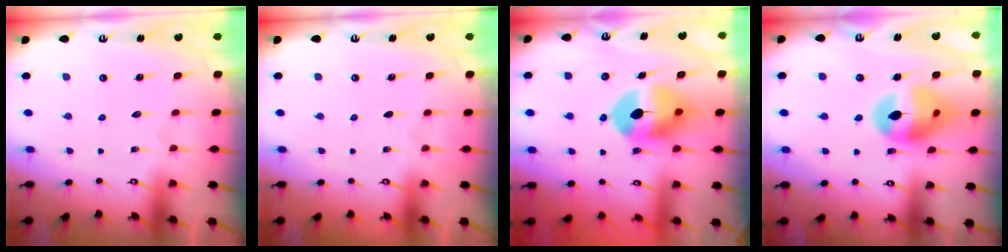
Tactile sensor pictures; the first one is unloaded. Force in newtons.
{"total": 0.0}
{"total": 9.7, "press": 9.5, "slide": 1.9}
{"total": 15.4, "press": 15.2, "slide": 2.1}